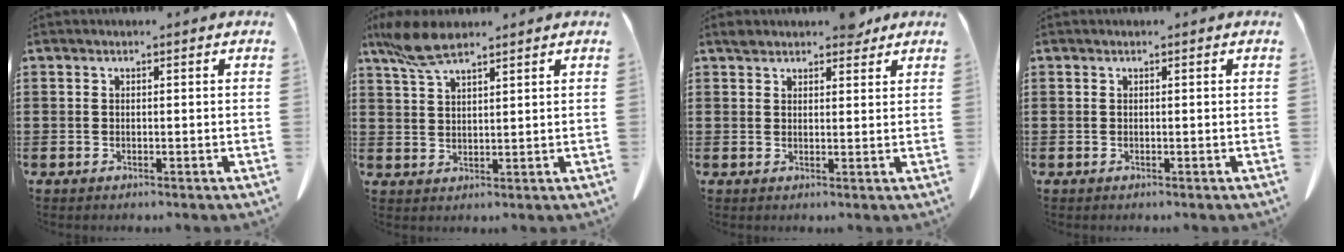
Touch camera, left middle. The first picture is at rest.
{"total": 6.5, "force": [4.7, 1.6, 4.2], "torque": [-0.093, -0.002, 0.088]}
{"total": 3.9, "force": [3.3, 1.5, 1.5], "torque": [-0.020, -0.004, 0.061]}
{"total": 0.0}